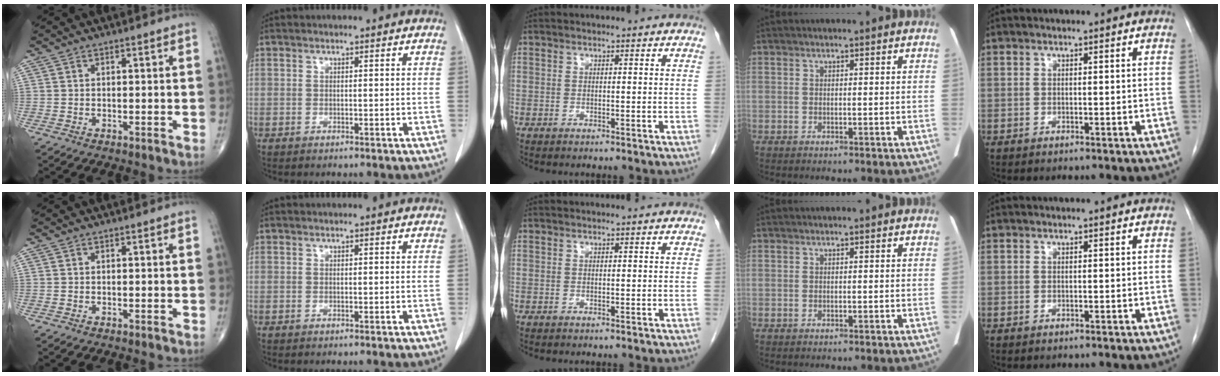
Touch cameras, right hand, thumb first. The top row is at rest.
{}